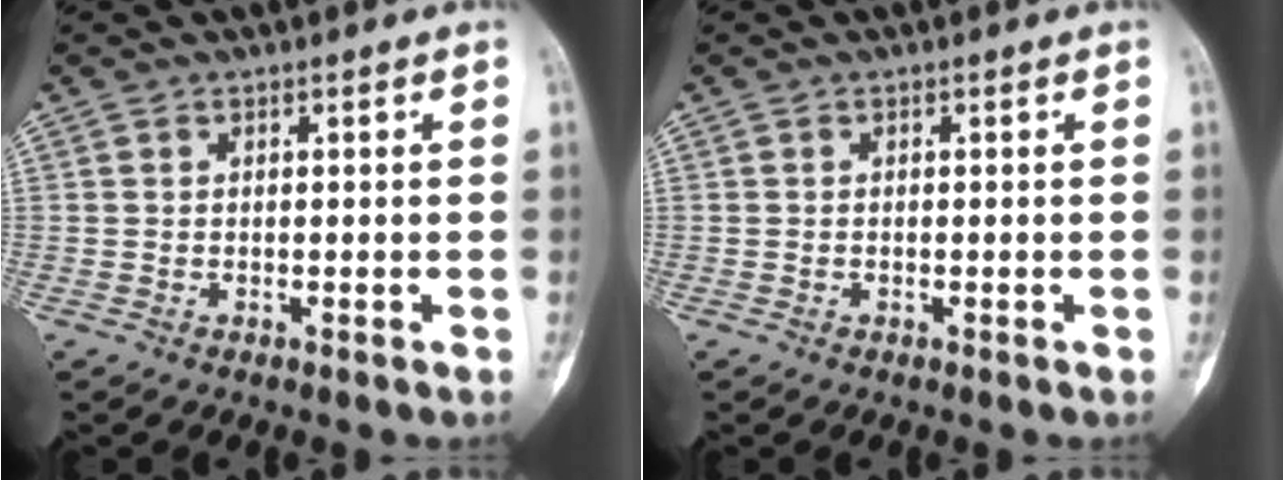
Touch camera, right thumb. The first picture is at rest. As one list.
[{"total": 0.0}]